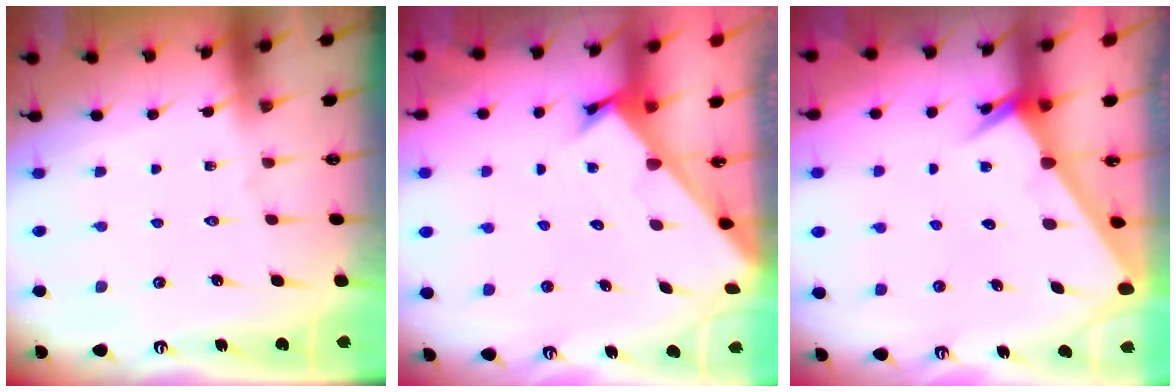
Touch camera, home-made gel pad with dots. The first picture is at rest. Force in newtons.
{"total": 2.3, "press": 2.3, "slide": 0.2}
{"total": 2.5, "press": 2.5, "slide": 0.1}